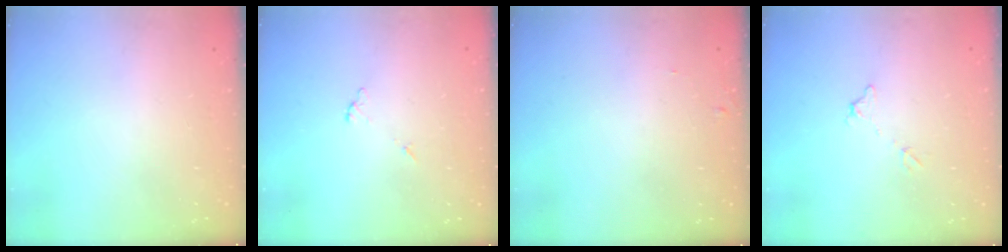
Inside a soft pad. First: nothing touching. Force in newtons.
{"total": 5.6, "press": 5.6, "slide": 0.3}
{"total": 5.2, "press": 5.2, "slide": 0.4}
{"total": 5.5, "press": 5.5, "slide": 0.3}